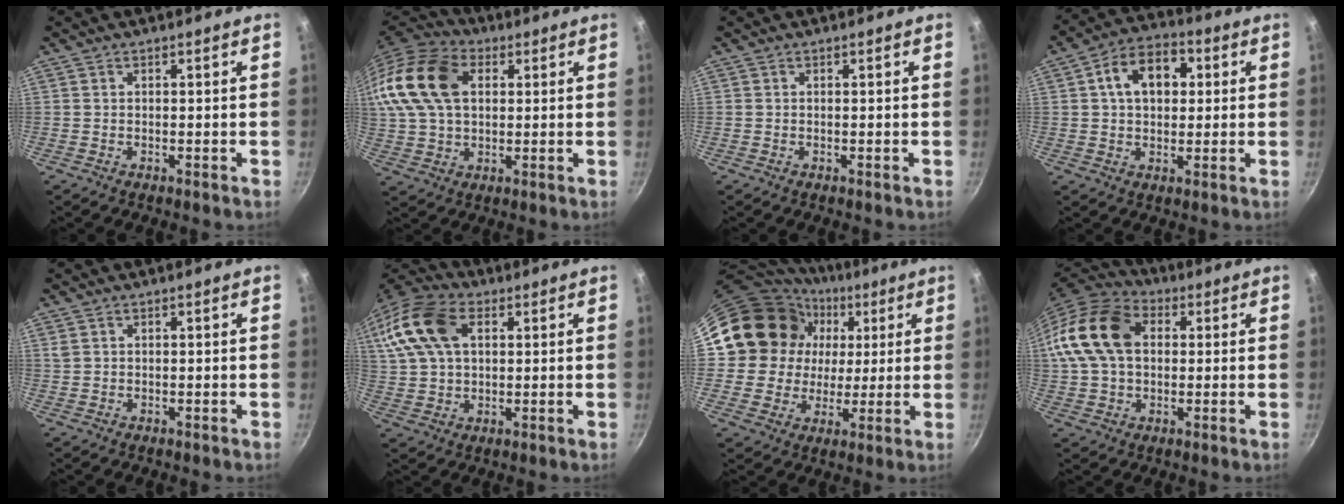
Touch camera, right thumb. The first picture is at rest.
{"total": 21.9, "force": [6.0, 14.9, 14.9], "torque": [-0.318, 0.022, 0.099]}
{"total": 0.0}
{"total": 11.1, "force": [2.4, 7.7, 7.7], "torque": [-0.090, 0.018, 0.026]}
{"total": 0.9, "force": [0.6, 0.4, 0.5], "torque": [-0.009, 0.001, 0.014]}
{"total": 19.0, "force": [6.3, 12.3, 13.1], "torque": [-0.279, 0.019, 0.108]}
{"total": 17.9, "force": [5.3, 15.8, 6.3], "torque": [-0.098, 0.005, 0.092]}
{"total": 16.2, "force": [2.8, 11.5, 11.1], "torque": [-0.196, 0.023, 0.036]}